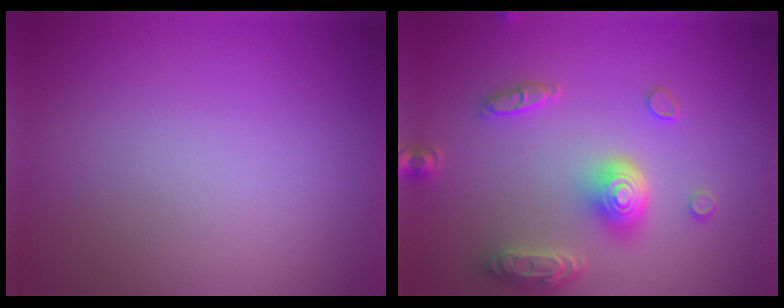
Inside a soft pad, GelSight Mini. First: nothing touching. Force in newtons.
{"total": 4.9, "press": 4.0, "slide": 2.9}